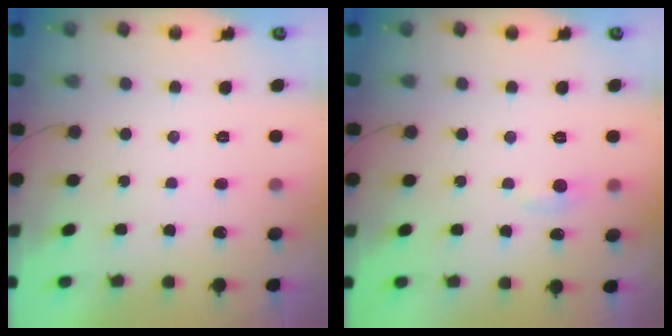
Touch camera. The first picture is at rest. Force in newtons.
{"total": 4.5, "press": 4.4, "slide": 0.7}